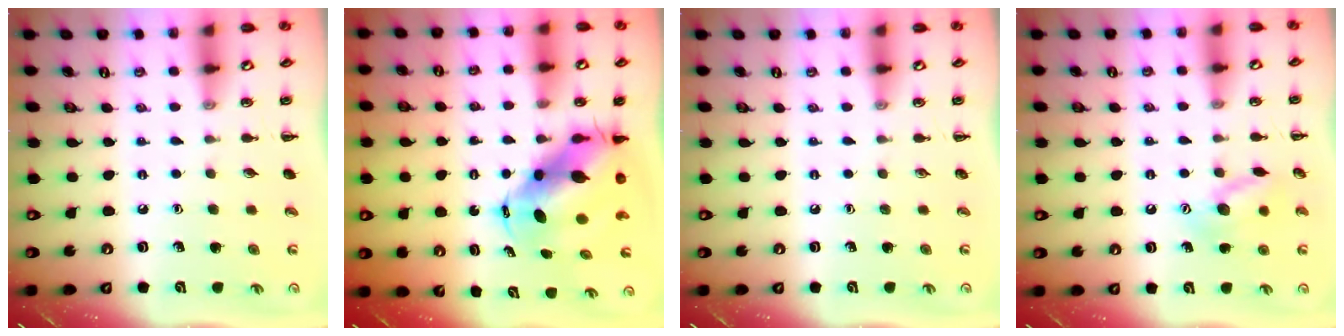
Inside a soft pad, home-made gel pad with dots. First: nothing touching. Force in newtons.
{"total": 9.0, "press": 8.7, "slide": 2.4}
{"total": 0.0}
{"total": 11.6, "press": 11.4, "slide": 2.1}